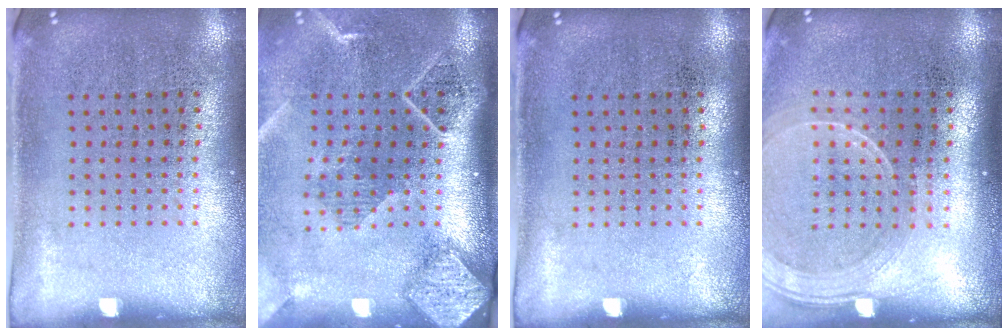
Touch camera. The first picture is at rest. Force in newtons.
{"total": 2.7, "press": 2.0, "slide": 1.8}
{"total": 0.0}
{"total": 1.7, "press": 1.5, "slide": 0.8}